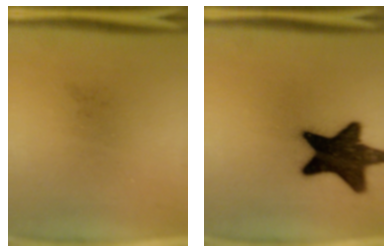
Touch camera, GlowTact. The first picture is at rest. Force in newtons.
{"total": 17.2}